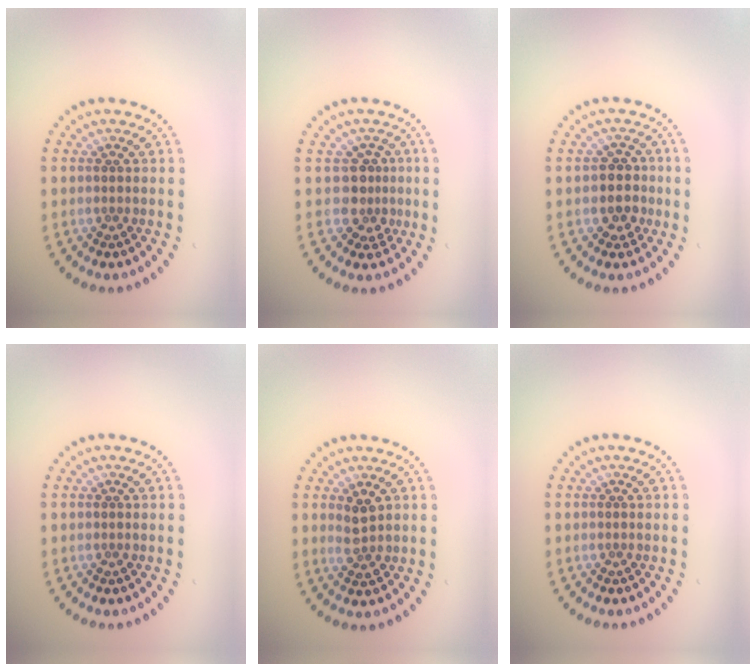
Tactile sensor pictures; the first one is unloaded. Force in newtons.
{"total": 2.6, "press": 1.9, "slide": 1.7}
{"total": 2.4, "press": 2.3, "slide": 0.9}
{"total": 0.0}
{"total": 2.0, "press": 2.0, "slide": 0.5}
{"total": 0.0}